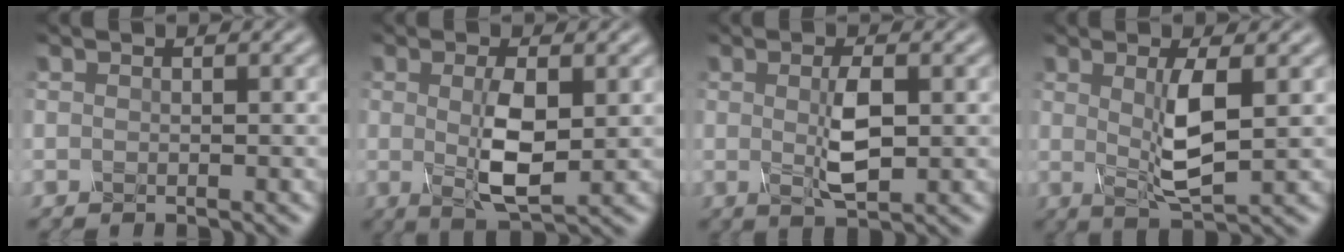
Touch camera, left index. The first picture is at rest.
{"total": 4.2, "force": [0.2, 1.1, 4.0], "torque": [-0.089, -0.003, 0.007]}
{"total": 2.9, "force": [0.3, 0.6, 2.8], "torque": [-0.063, 0.001, 0.010]}
{"total": 3.7, "force": [0.6, 0.6, 3.6], "torque": [-0.078, -0.003, 0.017]}